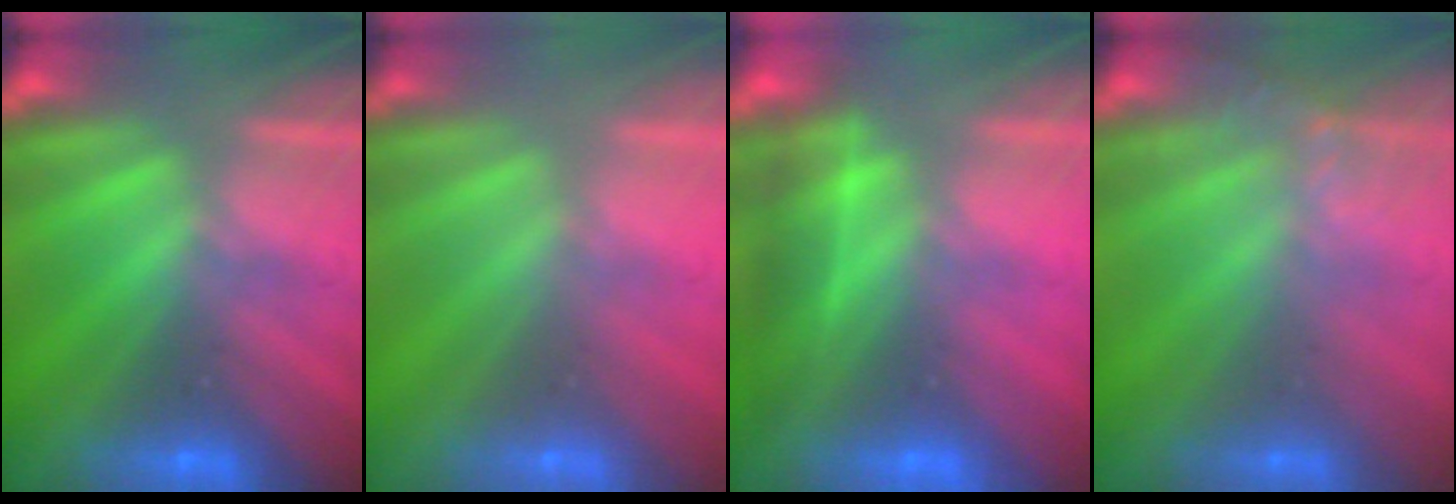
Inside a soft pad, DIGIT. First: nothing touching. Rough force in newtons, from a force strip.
{"total": 2.9}
{"total": 2.2}
{"total": 1.4}